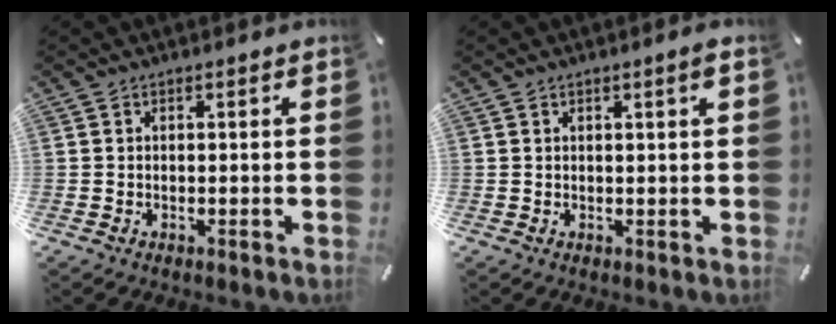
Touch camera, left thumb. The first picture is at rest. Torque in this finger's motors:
{"motor_torque": [-0.18, -0.31, 0.06, 0.17, 0.00]}